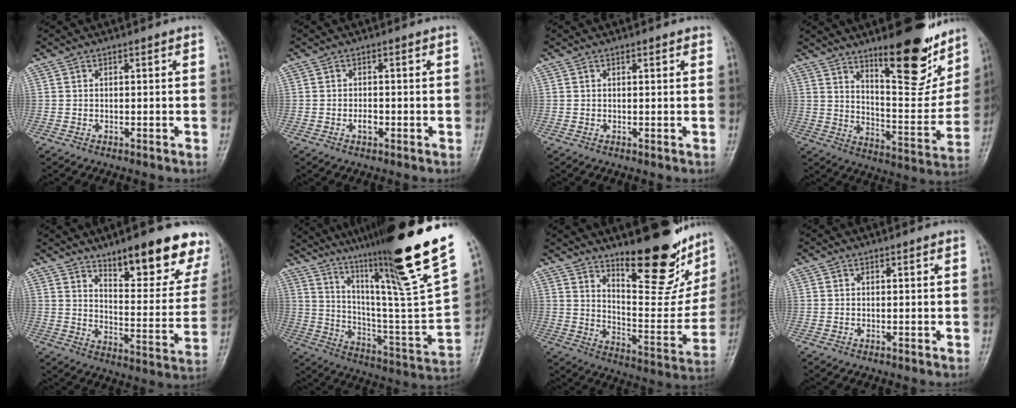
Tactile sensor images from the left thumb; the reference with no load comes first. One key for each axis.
{"total": 1.7, "fx": -0.6, "fy": 1.0, "fz": 1.2, "tx": -0.019, "ty": 0.004, "tz": -0.012}
{"total": 0.8, "fx": 0.6, "fy": 0.3, "fz": 0.5, "tx": -0.007, "ty": -0.002, "tz": 0.006}
{"total": 19.1, "fx": 12.6, "fy": 6.1, "fz": 13.0, "tx": -0.131, "ty": -0.085, "tz": 0.195}
{"total": 17.5, "fx": 11.6, "fy": 5.8, "fz": 11.7, "tx": -0.097, "ty": -0.067, "tz": 0.163}
{"total": 32.1, "fx": 21.6, "fy": 2.6, "fz": 23.6, "tx": -0.359, "ty": -0.109, "tz": 0.338}
{"total": 20.5, "fx": 14.6, "fy": 6.7, "fz": 12.6, "tx": -0.122, "ty": -0.110, "tz": 0.221}
{"total": 0.0}